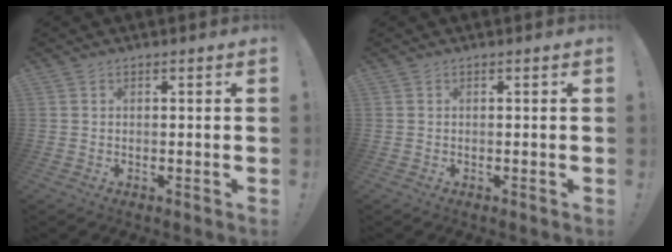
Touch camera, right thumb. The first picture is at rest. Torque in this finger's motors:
{"motor_torque": [0.00, 0.00, 0.00, 0.00, 0.00]}